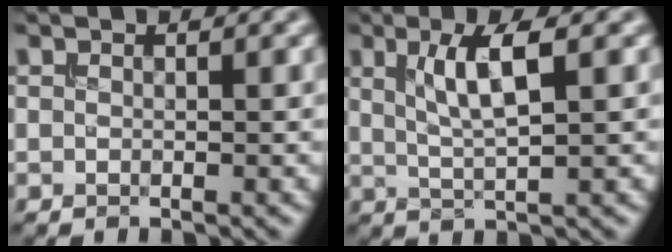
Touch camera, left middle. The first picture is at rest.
{"total": 4.4, "force": [1.3, 1.0, 4.0], "torque": [-0.079, -0.001, 0.027]}